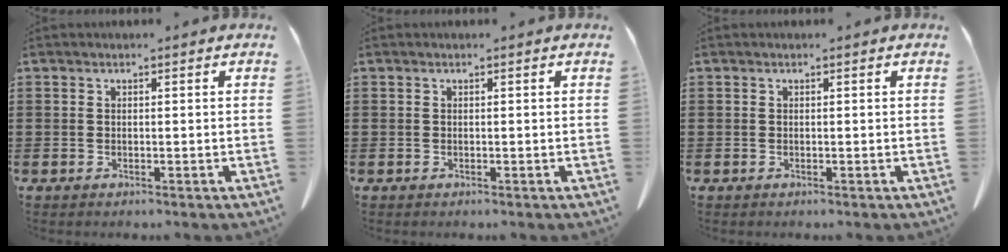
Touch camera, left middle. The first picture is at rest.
{"total": 0.0}
{"total": 0.0}